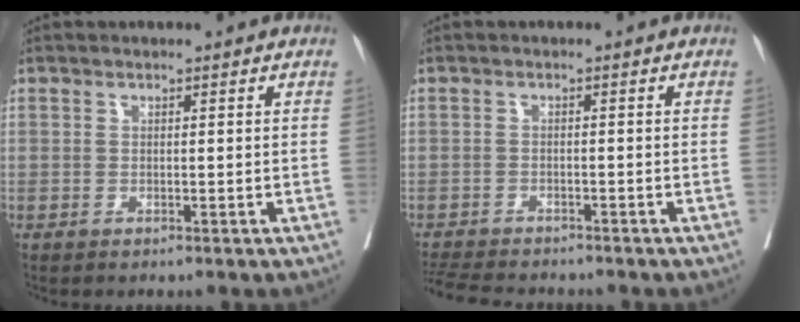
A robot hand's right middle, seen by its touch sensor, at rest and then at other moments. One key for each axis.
{"total": 8.0, "fx": -7.4, "fy": 1.2, "fz": 2.8, "tx": -0.052, "ty": -0.012, "tz": -0.116}